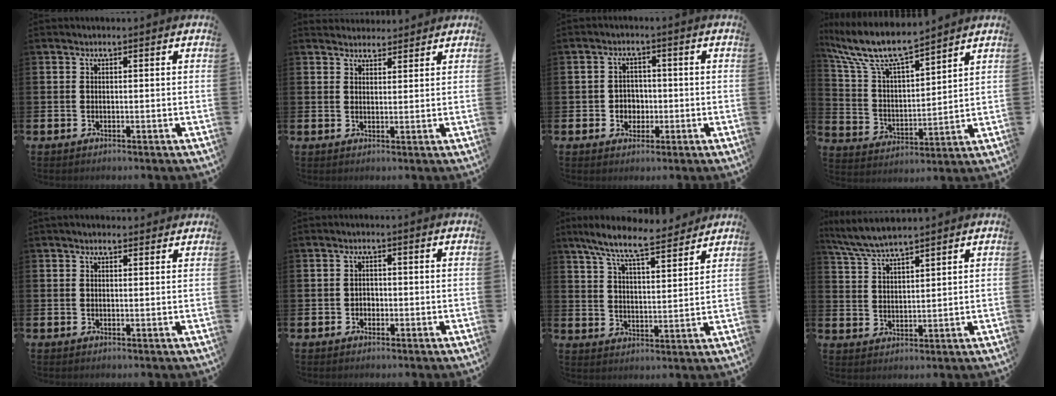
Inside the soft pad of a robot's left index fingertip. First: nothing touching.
{"total": 2.9, "force": [2.7, 1.0, -0.2], "torque": [-0.001, -0.009, 0.051]}
{"total": 2.8, "force": [-0.6, 2.6, 0.8], "torque": [-0.016, 0.004, -0.019]}
{"total": 9.6, "force": [8.5, 1.8, 4.0], "torque": [-0.119, -0.047, 0.151]}
{"total": 1.2, "force": [1.1, 0.3, 0.3], "torque": [0.002, 0.001, 0.018]}
{"total": 1.3, "force": [-0.7, 1.0, 0.3], "torque": [-0.006, 0.003, -0.016]}
{"total": 8.9, "force": [7.9, 1.1, 3.7], "torque": [-0.095, -0.041, 0.141]}
{"total": 5.4, "force": [5.1, 0.2, 1.7], "torque": [-0.055, -0.016, 0.094]}